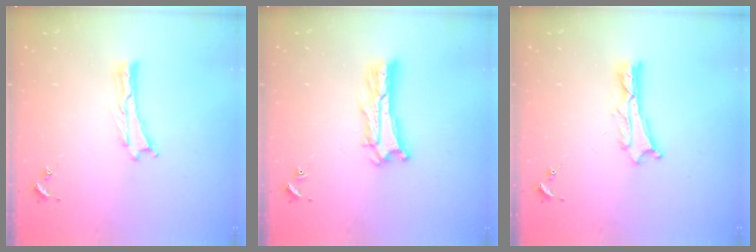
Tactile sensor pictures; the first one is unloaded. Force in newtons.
{"total": 4.6, "press": 4.6, "slide": 0.4}
{"total": 1.2, "press": 1.2, "slide": 0.2}